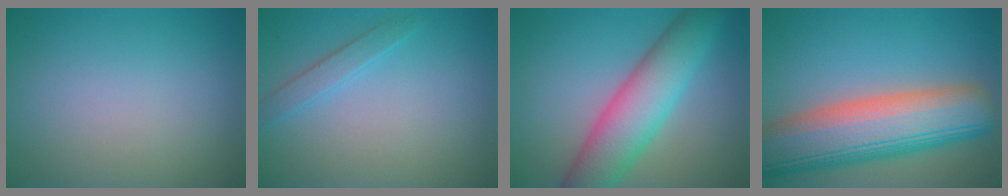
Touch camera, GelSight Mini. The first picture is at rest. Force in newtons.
{"total": 1.6, "press": 1.6, "slide": 0.0}
{"total": 7.6, "press": 7.6, "slide": 0.2}
{"total": 12.1, "press": 12.0, "slide": 1.3}